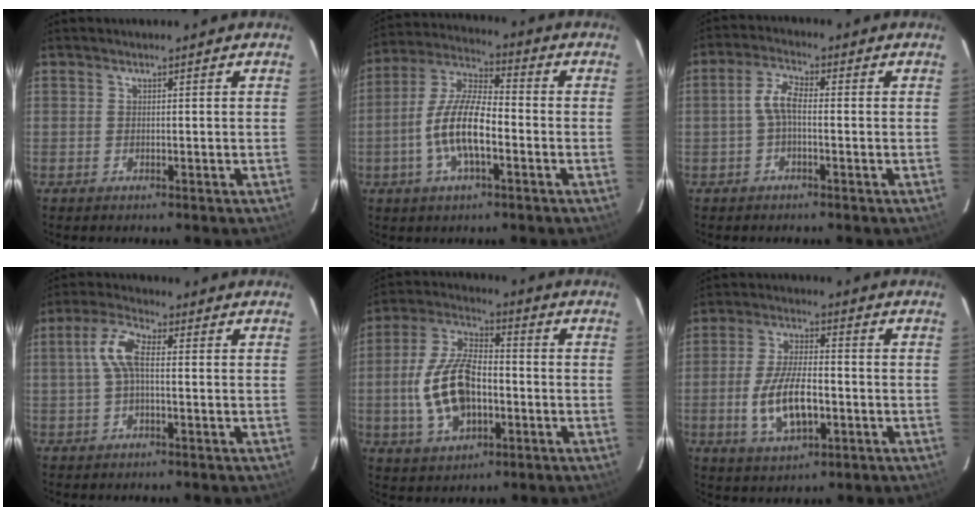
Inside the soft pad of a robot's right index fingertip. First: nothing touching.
{"total": 12.3, "force": [-3.5, 4.1, 11.0], "torque": [-0.229, 0.002, -0.069]}
{"total": 4.2, "force": [-0.7, 1.6, 3.8], "torque": [-0.085, 0.015, -0.015]}
{"total": 5.9, "force": [0.2, 2.1, 5.5], "torque": [-0.117, 0.017, 0.002]}
{"total": 15.3, "force": [-2.7, 8.5, 12.4], "torque": [-0.260, 0.012, -0.040]}
{"total": 11.2, "force": [-2.8, 4.8, 9.7], "torque": [-0.195, -0.006, -0.044]}